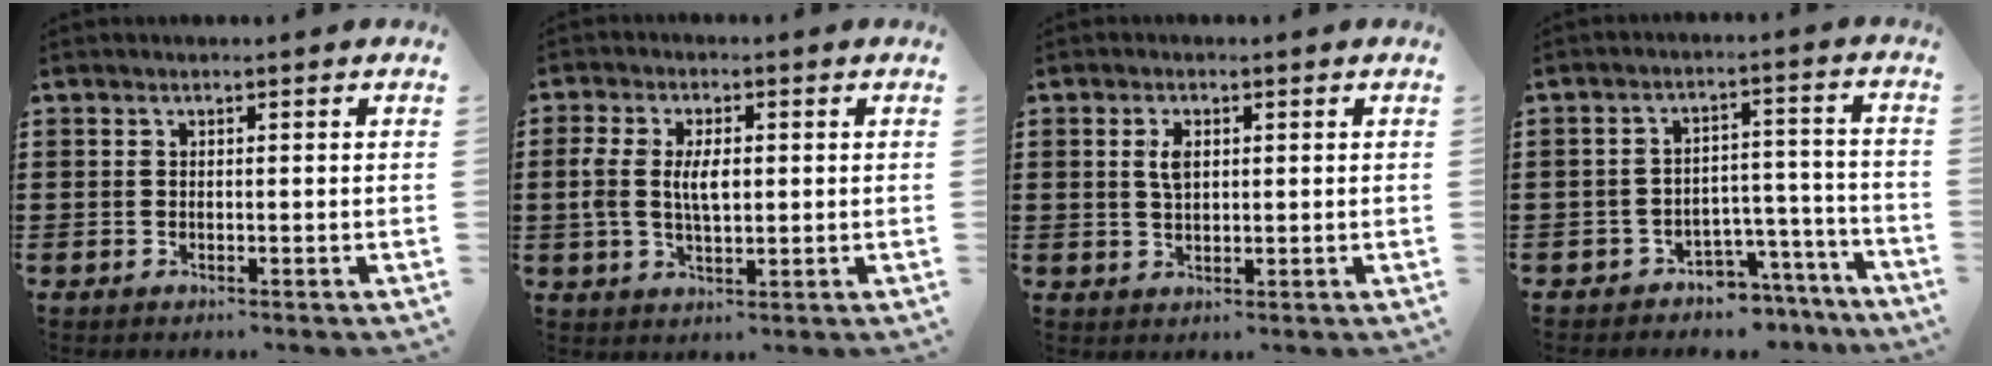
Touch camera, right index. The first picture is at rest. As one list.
[{"total": 5.5, "force": [0.4, 2.5, 4.9], "torque": [-0.112, 0.004, 0.000]}, {"total": 3.0, "force": [0.8, 1.5, 2.5], "torque": [-0.054, 0.009, 0.012]}, {"total": 4.9, "force": [-4.5, 1.5, 0.8], "torque": [-0.021, 0.016, -0.091]}]